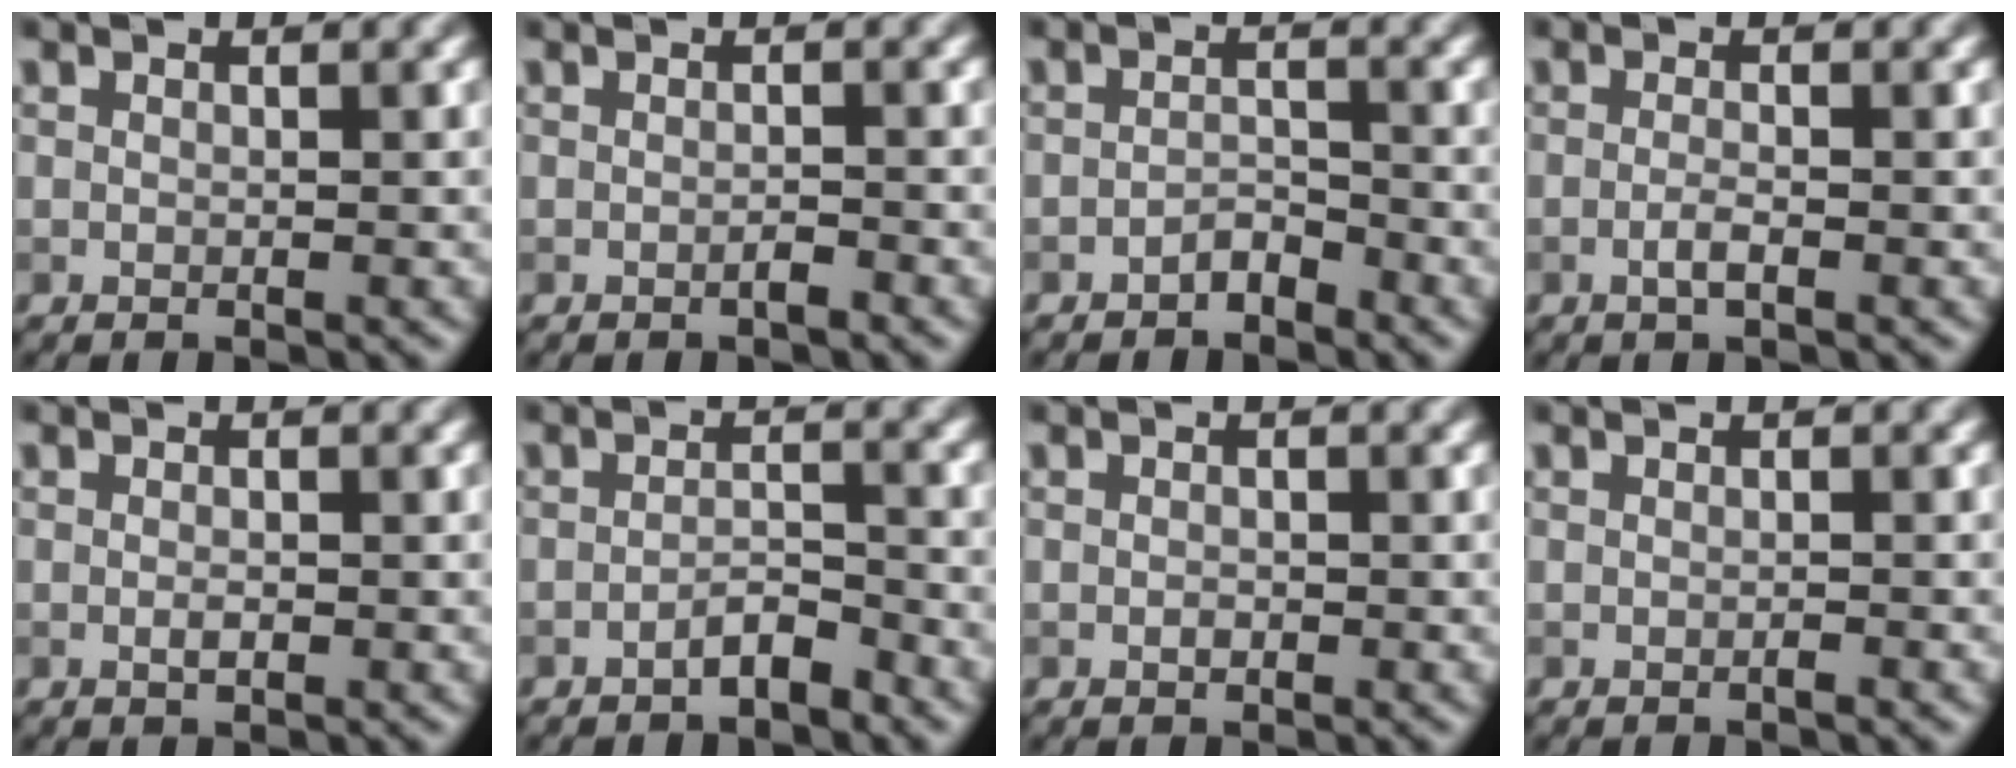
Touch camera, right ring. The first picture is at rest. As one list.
[{"total": 0.9, "force": [-0.6, 0.1, 0.7], "torque": [-0.011, 0.001, -0.009]}, {"total": 1.5, "force": [-1.3, 0.6, 0.6], "torque": [-0.008, 0.006, -0.024]}, {"total": 1.3, "force": [-0.5, 0.3, 1.2], "torque": [-0.024, 0.000, -0.013]}, {"total": 0.8, "force": [-0.2, 0.3, 0.7], "torque": [-0.015, -0.002, -0.004]}, {"total": 1.9, "force": [-1.5, 0.5, 1.1], "torque": [-0.018, 0.008, -0.027]}, {"total": 0.6, "force": [-0.2, 0.4, 0.4], "torque": [-0.006, 0.000, -0.004]}, {"total": 0.5, "force": [-0.3, 0.0, 0.4], "torque": [-0.005, 0.002, -0.006]}]